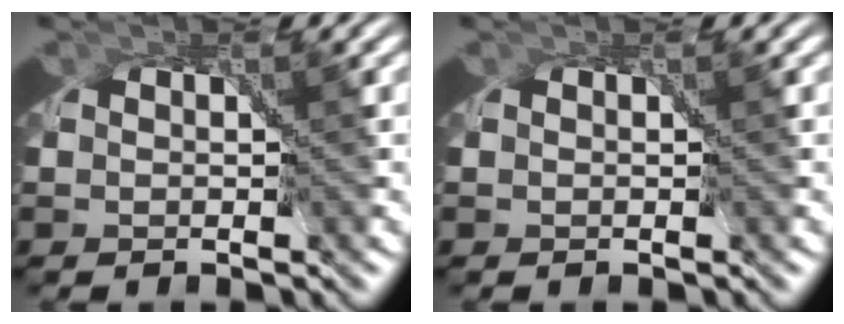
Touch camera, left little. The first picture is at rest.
{"total": 0.0}